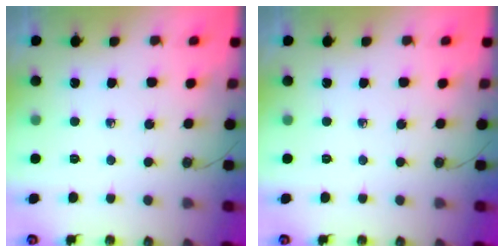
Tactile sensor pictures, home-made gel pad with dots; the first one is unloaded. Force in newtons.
{"total": 0.0}